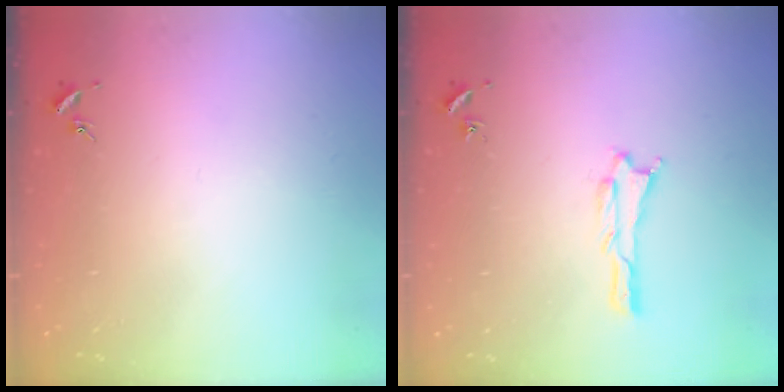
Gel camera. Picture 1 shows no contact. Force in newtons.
{"total": 0.7, "press": 0.7, "slide": 0.2}